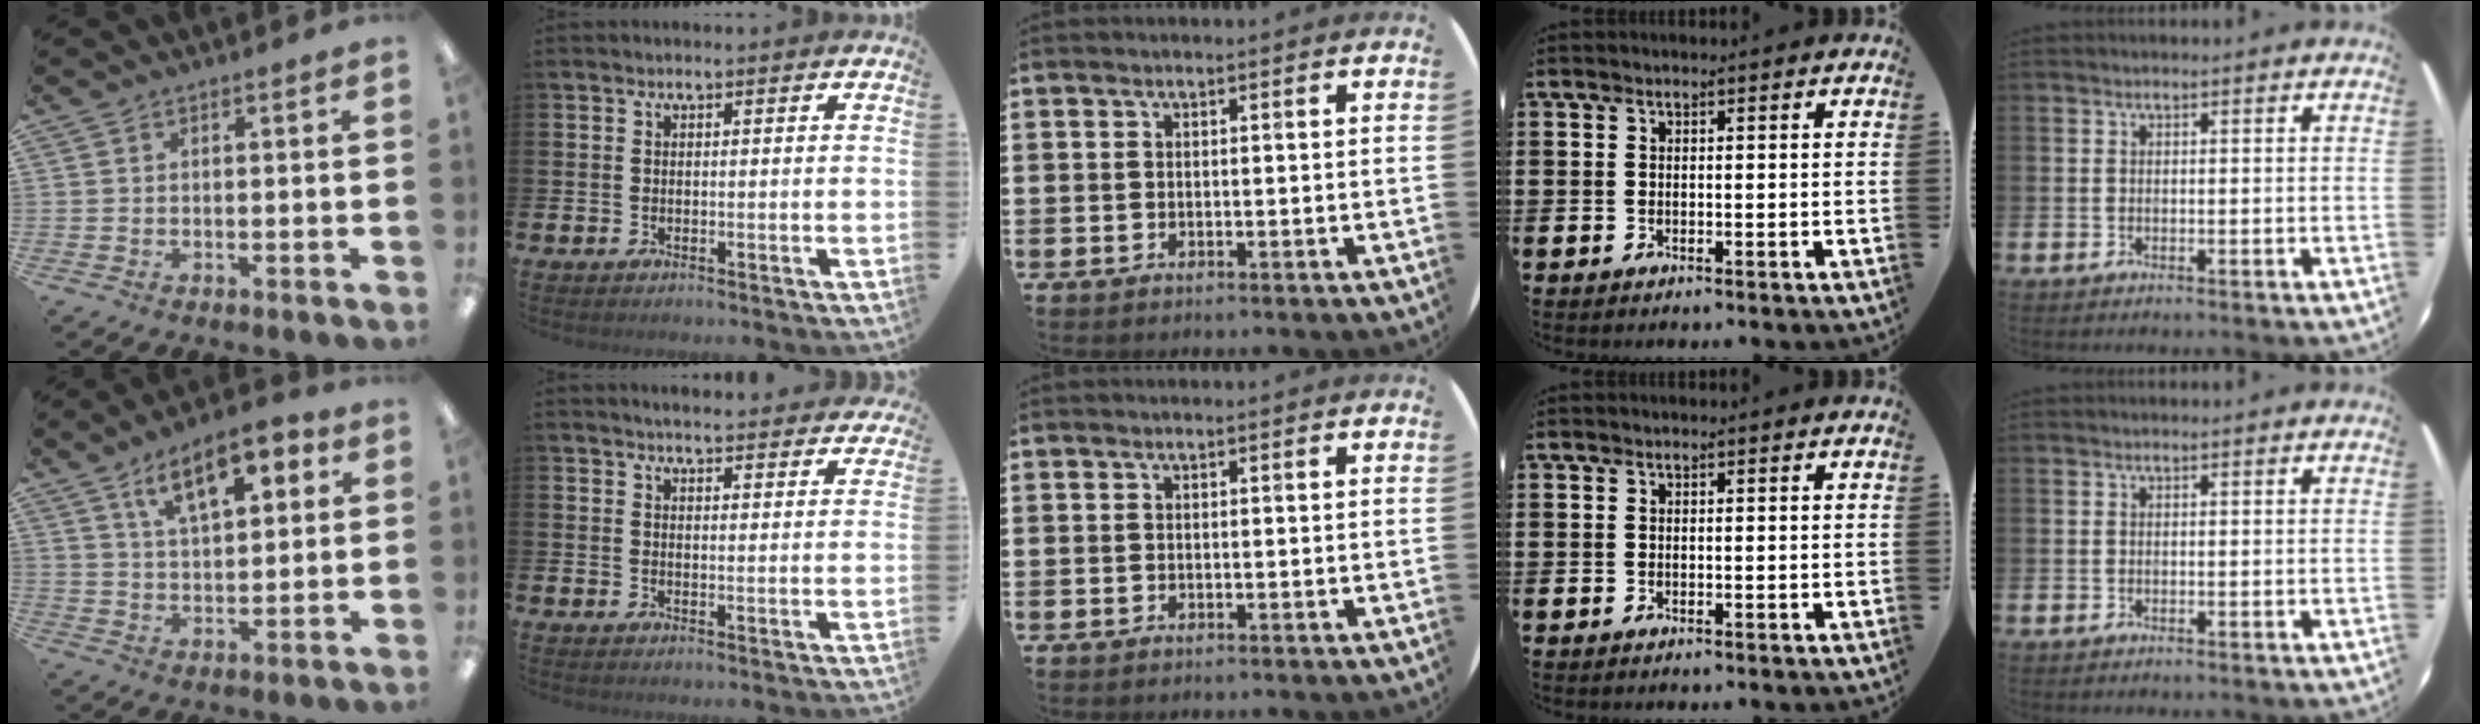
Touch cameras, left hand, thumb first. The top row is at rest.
{"thumb": {"total": 11.5, "force": [6.5, 5.0, 8.0], "torque": [-0.119, -0.019, 0.110]}, "index": {"total": 3.9, "force": [3.9, 0.2, 0.3], "torque": [-0.012, -0.023, 0.070]}}